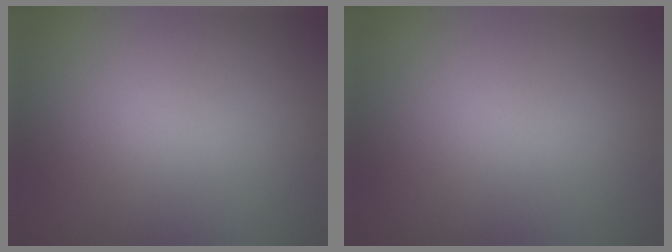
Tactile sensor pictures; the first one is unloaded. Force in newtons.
{"total": 0.0}